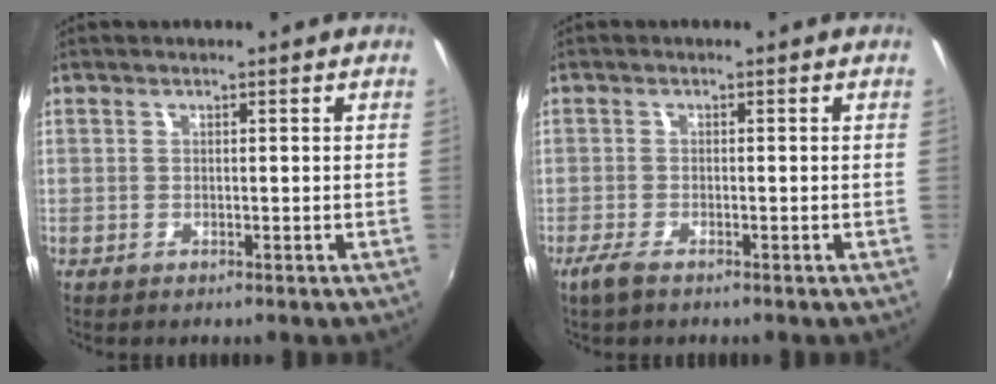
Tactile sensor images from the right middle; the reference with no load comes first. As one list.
[{"total": 2.5, "force": [-1.8, 0.5, 1.7], "torque": [-0.042, -0.007, -0.037]}]